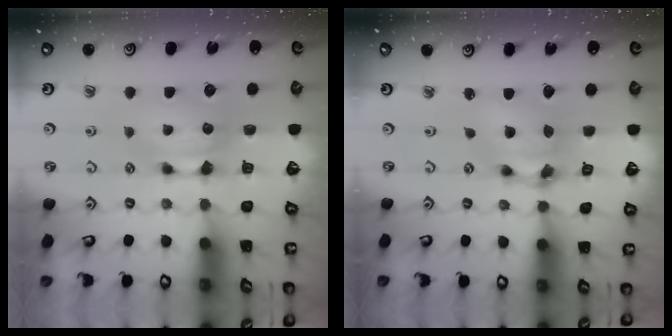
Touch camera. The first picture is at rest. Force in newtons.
{"total": 6.7, "press": 6.3, "slide": 2.2}